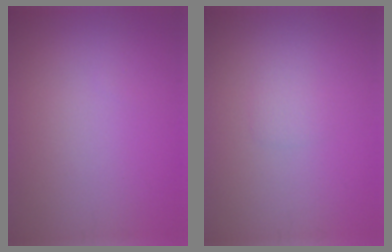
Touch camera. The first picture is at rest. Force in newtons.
{"total": 0.9, "press": 0.9, "slide": 0.1}